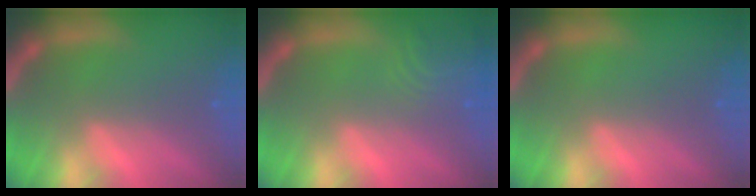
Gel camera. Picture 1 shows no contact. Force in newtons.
{"total": 4.5}
{"total": 0.0}